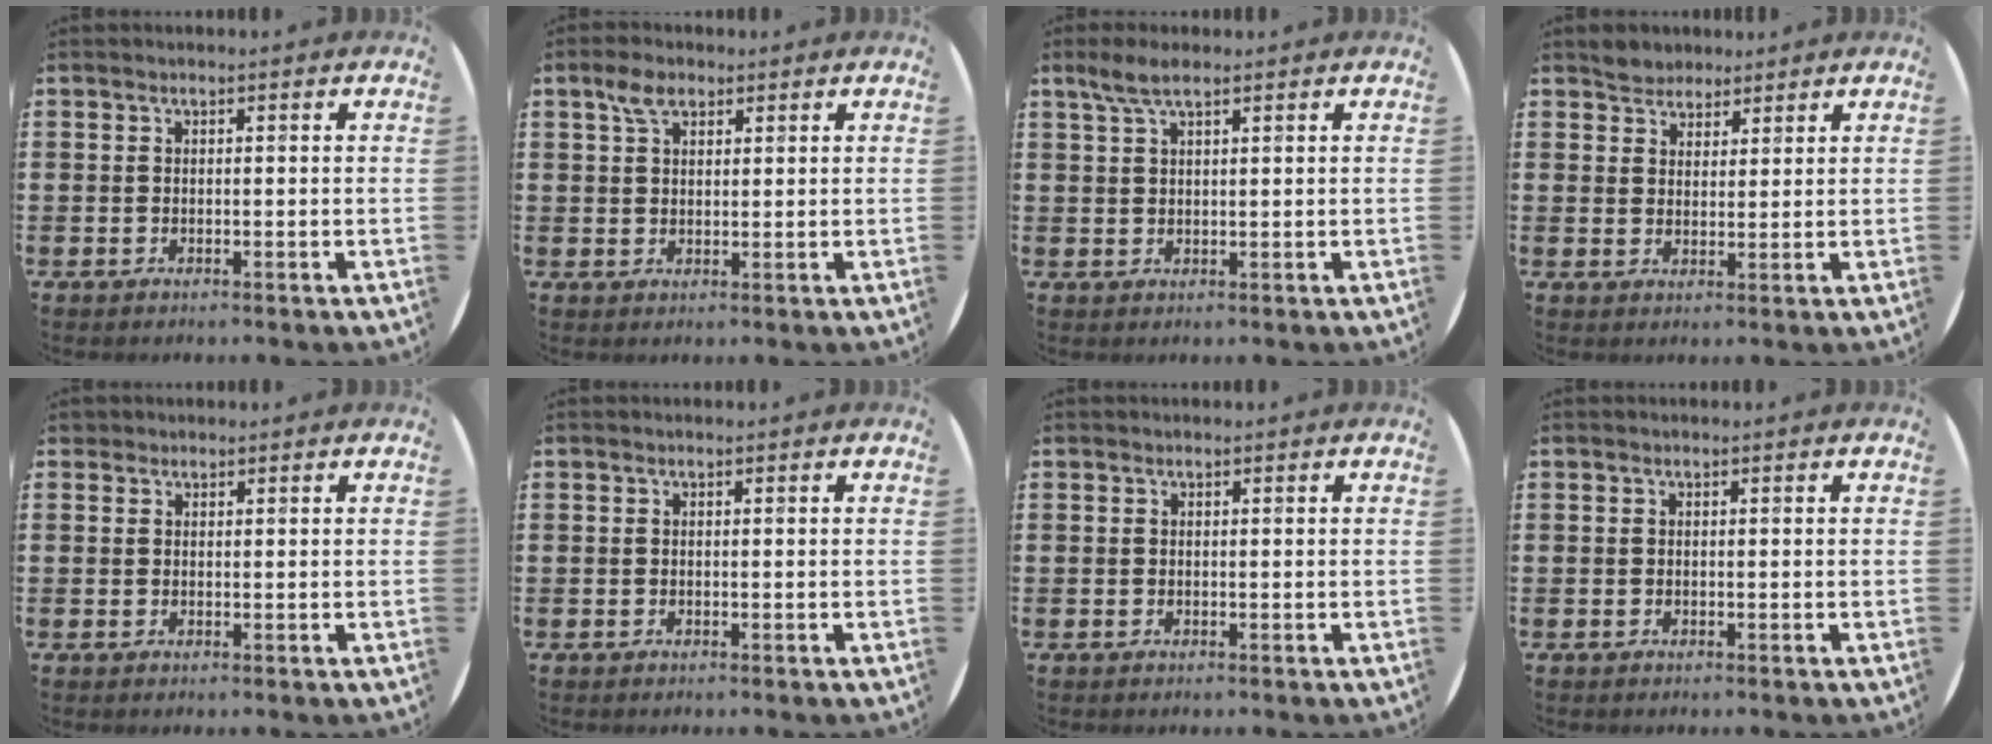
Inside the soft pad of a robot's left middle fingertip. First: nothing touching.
{"total": 3.6, "force": [2.3, 1.8, 2.0], "torque": [-0.035, 0.004, 0.041]}
{"total": 3.4, "force": [2.4, 0.9, 2.2], "torque": [-0.048, 0.005, 0.043]}
{"total": 3.0, "force": [2.7, 1.2, -0.5], "torque": [0.008, 0.000, 0.051]}
{"total": 0.8, "force": [0.8, 0.3, -0.1], "torque": [0.000, 0.002, 0.015]}
{"total": 0.0}
{"total": 0.0}
{"total": 0.0}